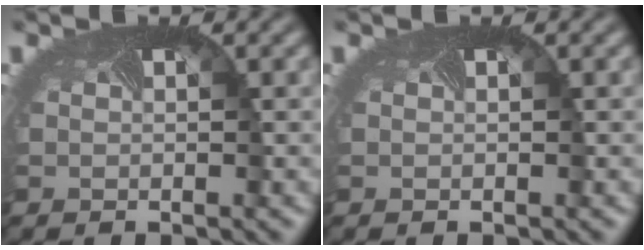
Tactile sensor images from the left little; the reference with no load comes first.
{"total": 0.0}